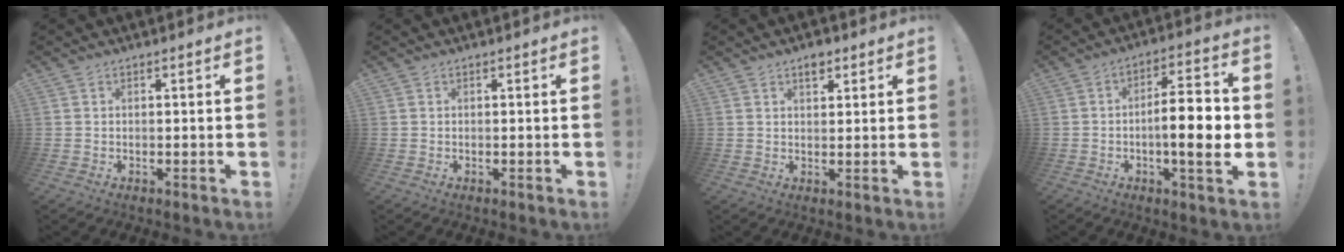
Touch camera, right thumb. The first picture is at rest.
{"total": 0.0}
{"total": 3.4, "force": [2.0, 2.0, 1.9], "torque": [-0.018, -0.008, 0.033]}
{"total": 13.3, "force": [-2.1, 3.5, 12.7], "torque": [-0.186, 0.009, -0.041]}